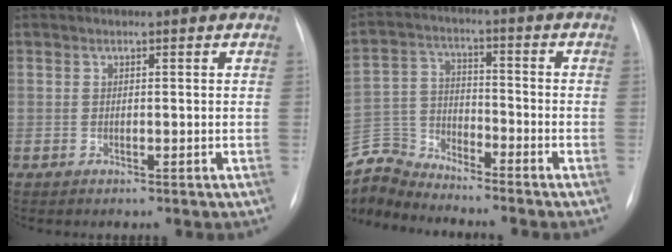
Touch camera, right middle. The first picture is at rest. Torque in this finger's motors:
{"motor_torque": [0.67, -0.86, 0.04, 0.01]}